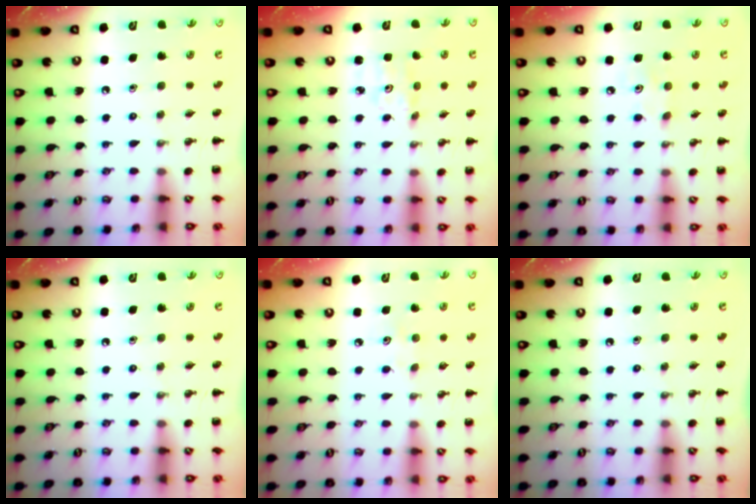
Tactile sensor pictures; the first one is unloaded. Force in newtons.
{"total": 2.0, "press": 2.0, "slide": 0.2}
{"total": 3.5, "press": 3.4, "slide": 0.9}
{"total": 0.0}
{"total": 2.8, "press": 2.6, "slide": 0.8}
{"total": 0.0}